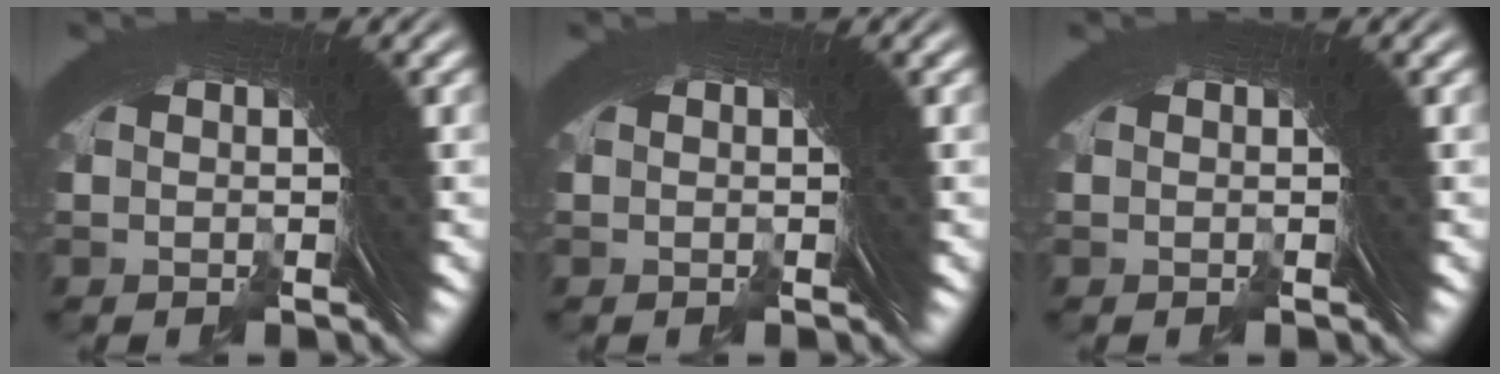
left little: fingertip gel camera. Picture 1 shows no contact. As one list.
[{"total": 0.0}, {"total": 0.0}]